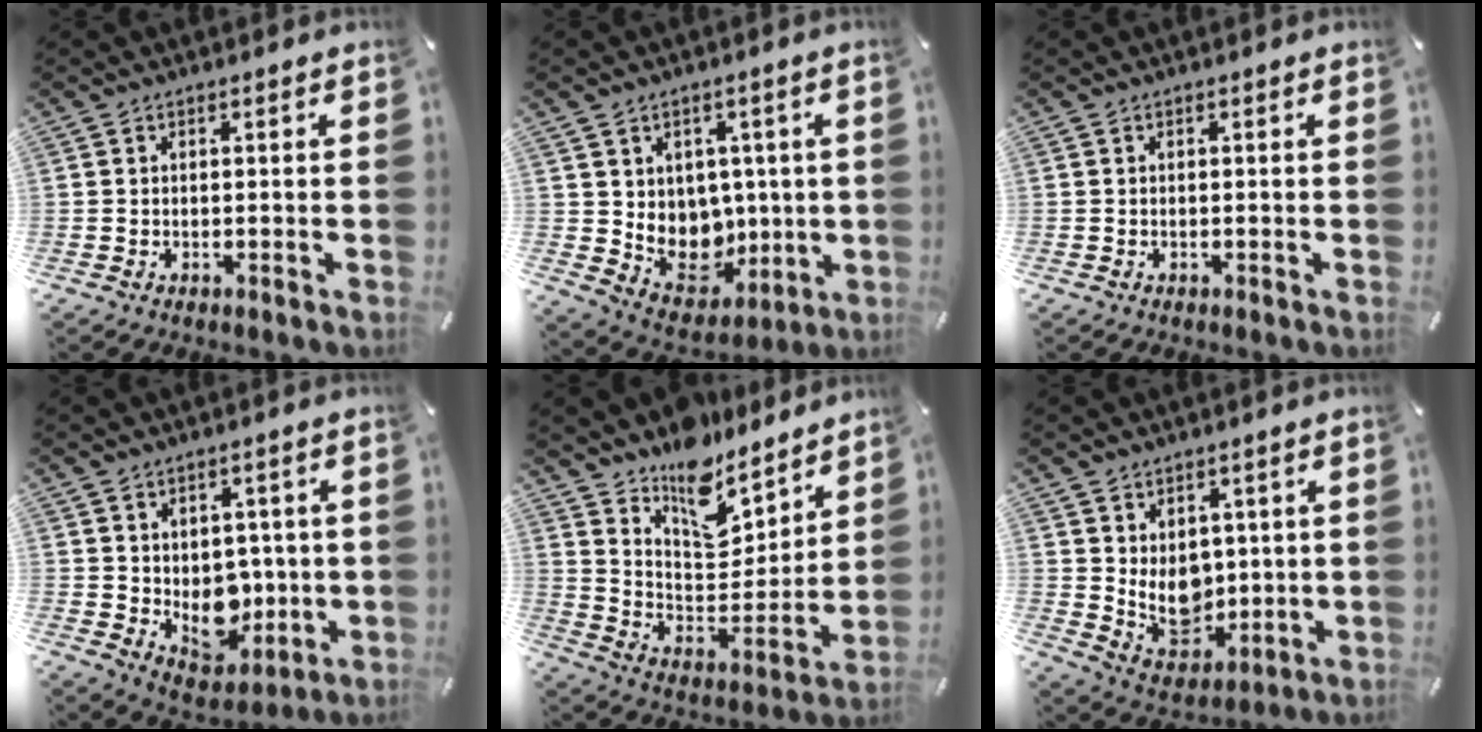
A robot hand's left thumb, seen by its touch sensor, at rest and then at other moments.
{"total": 9.1, "force": [2.7, 8.4, 2.3], "torque": [-0.035, -0.038, 0.067]}
{"total": 0.0}
{"total": 8.6, "force": [0.9, 7.6, 3.9], "torque": [-0.036, -0.020, 0.029]}
{"total": 13.5, "force": [11.4, 6.6, 3.1], "torque": [-0.048, -0.120, 0.206]}
{"total": 9.0, "force": [2.5, 7.4, 4.5], "torque": [-0.068, -0.030, 0.052]}